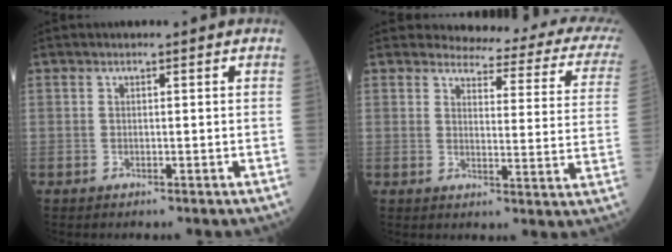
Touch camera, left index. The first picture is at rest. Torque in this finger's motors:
{"motor_torque": [0.43, -1.71, -0.04, -0.02]}